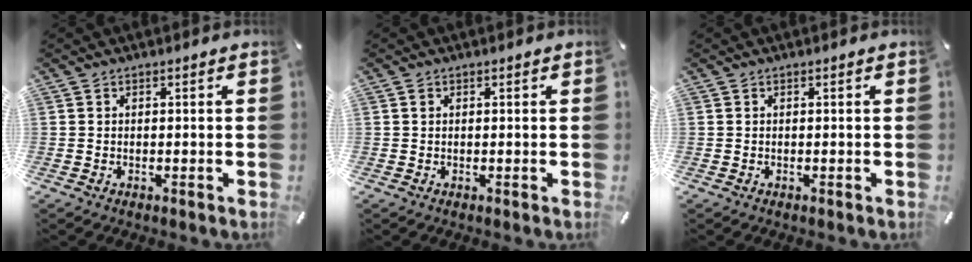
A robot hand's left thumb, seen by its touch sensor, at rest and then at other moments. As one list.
[{"total": 0.6, "force": [0.1, 0.5, 0.3], "torque": [-0.004, 0.002, 0.002]}, {"total": 0.0}]